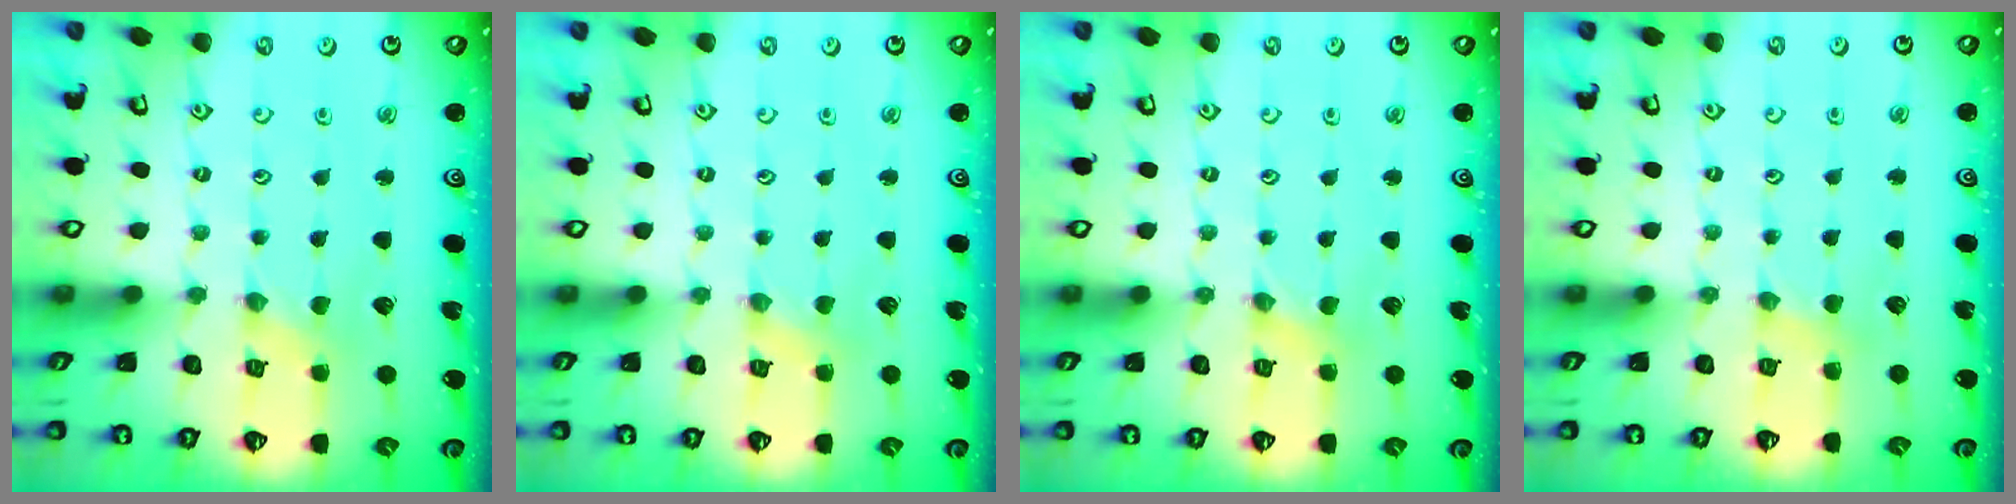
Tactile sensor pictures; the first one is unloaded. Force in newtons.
{"total": 1.8, "press": 1.7, "slide": 0.4}
{"total": 2.1, "press": 2.0, "slide": 0.4}
{"total": 2.5, "press": 2.5, "slide": 0.4}